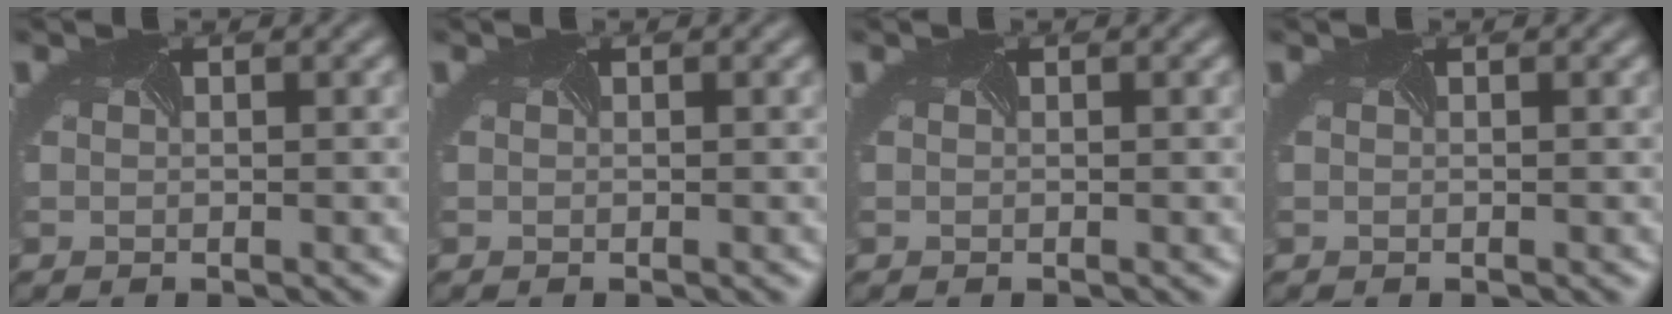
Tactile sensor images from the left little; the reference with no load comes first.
{"total": 0.0}
{"total": 0.0}
{"total": 0.0}